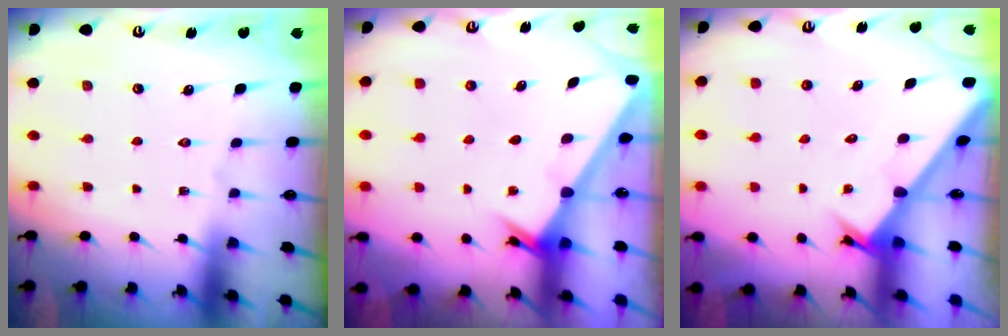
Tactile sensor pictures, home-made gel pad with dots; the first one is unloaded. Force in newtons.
{"total": 2.4, "press": 2.4, "slide": 0.2}
{"total": 2.4, "press": 2.4, "slide": 0.1}